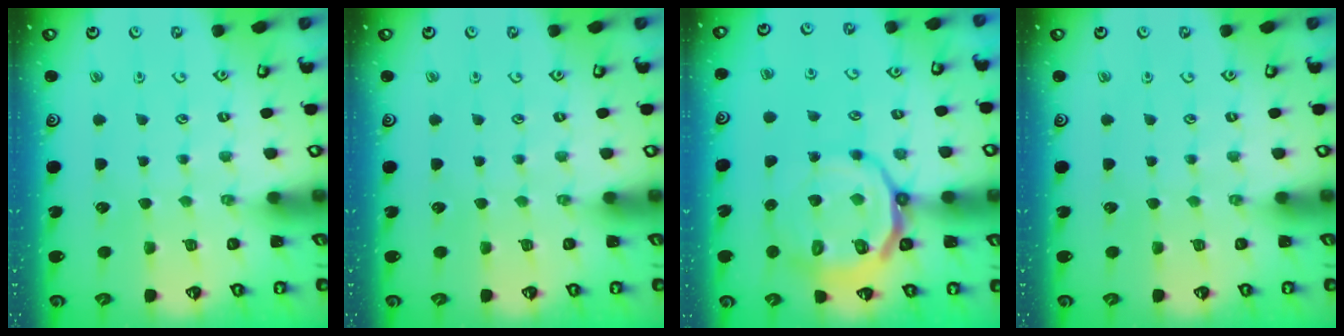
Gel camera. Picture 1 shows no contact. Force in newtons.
{"total": 0.0}
{"total": 14.3, "press": 13.9, "slide": 3.0}
{"total": 0.0}